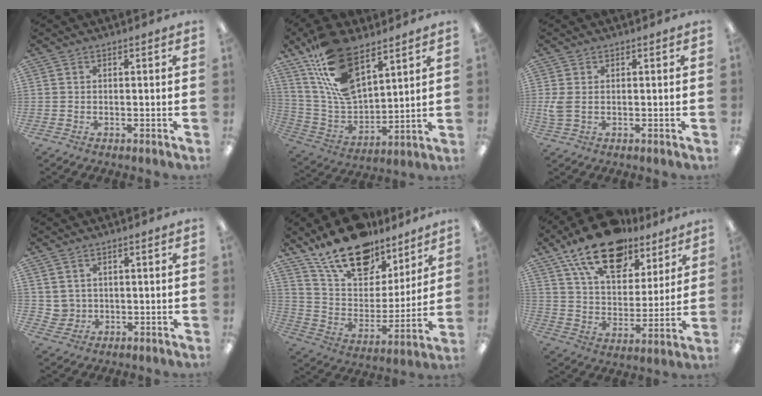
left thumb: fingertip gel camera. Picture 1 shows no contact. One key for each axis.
{"total": 18.3, "fx": 11.4, "fy": 8.8, "fz": 11.3, "tx": -0.241, "ty": -0.056, "tz": 0.209}
{"total": 3.5, "fx": 0.2, "fy": 2.2, "fz": 2.8, "tx": -0.058, "ty": -0.003, "tz": 0.000}
{"total": 3.1, "fx": 1.8, "fy": 2.6, "fz": -0.1, "tx": -0.010, "ty": -0.001, "tz": 0.034}
{"total": 19.0, "fx": 14.8, "fy": 9.3, "fz": 7.6, "tx": -0.145, "ty": -0.098, "tz": 0.264}
{"total": 19.4, "fx": 13.7, "fy": 9.6, "fz": 9.8, "tx": -0.169, "ty": -0.073, "tz": 0.242}